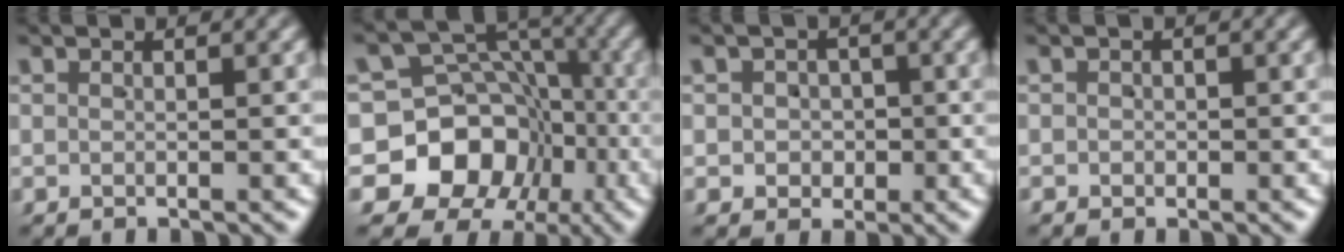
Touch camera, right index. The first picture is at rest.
{"total": 17.7, "force": [-3.9, 15.4, 7.7], "torque": [-0.163, -0.061, -0.057]}
{"total": 3.5, "force": [-0.6, 3.2, 1.2], "torque": [0.000, -0.006, -0.007]}
{"total": 1.0, "force": [-0.5, 0.8, -0.1], "torque": [0.002, -0.005, -0.007]}